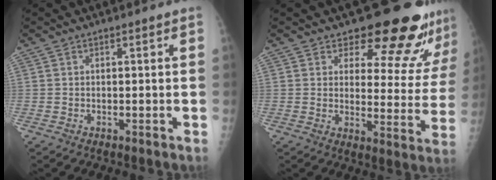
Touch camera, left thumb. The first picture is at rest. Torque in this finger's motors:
{"motor_torque": [0.27, 0.40, -0.22, -0.26, 0.07]}